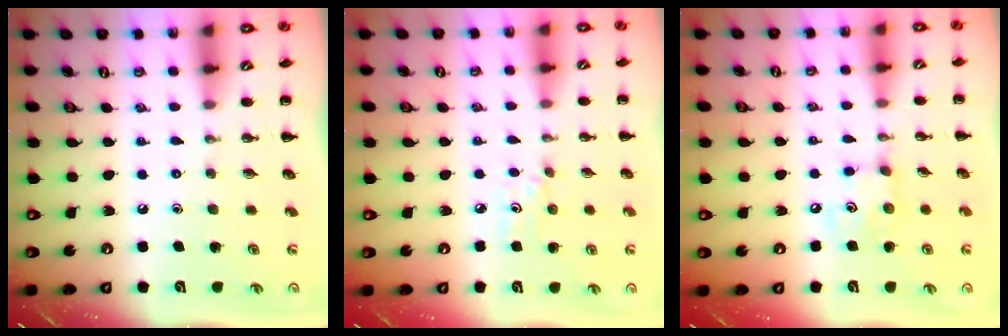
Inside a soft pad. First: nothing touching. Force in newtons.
{"total": 3.0, "press": 2.8, "slide": 1.1}
{"total": 4.9, "press": 4.9, "slide": 0.5}